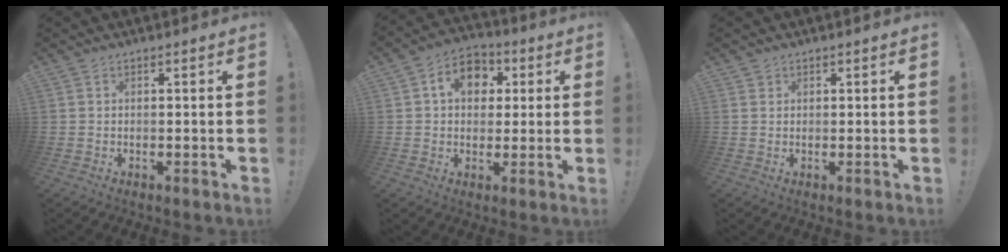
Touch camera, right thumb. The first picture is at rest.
{"total": 10.5, "force": [2.9, 8.2, 6.0], "torque": [-0.094, 0.007, 0.058]}
{"total": 0.8, "force": [0.7, 0.4, 0.1], "torque": [0.003, -0.003, 0.012]}